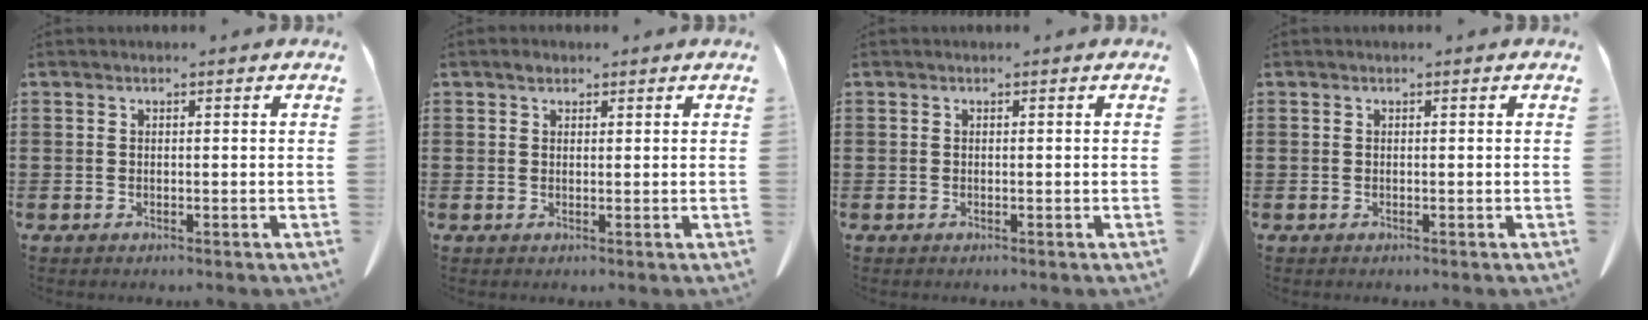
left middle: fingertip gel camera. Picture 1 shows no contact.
{"total": 1.2, "force": [0.9, 0.7, 0.4], "torque": [-0.002, 0.002, 0.014]}
{"total": 0.0}
{"total": 0.0}